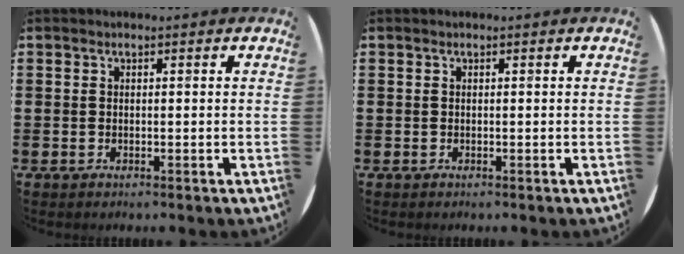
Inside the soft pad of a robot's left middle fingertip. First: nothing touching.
{"total": 0.0}